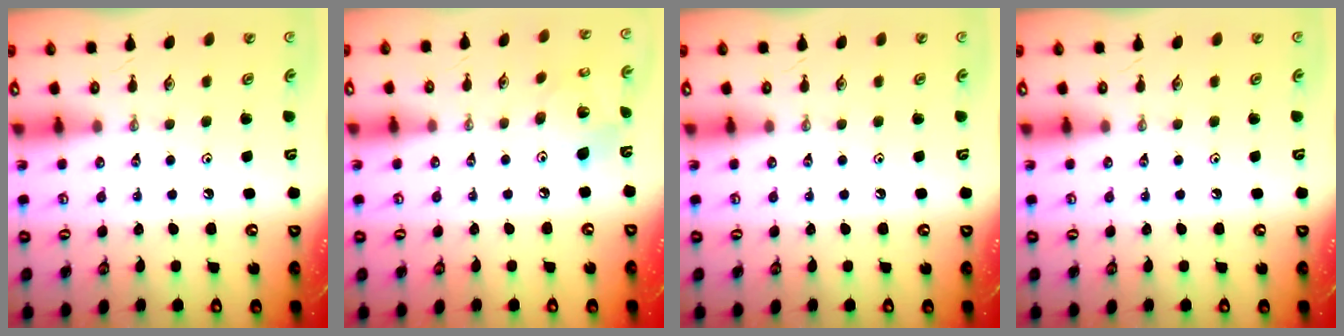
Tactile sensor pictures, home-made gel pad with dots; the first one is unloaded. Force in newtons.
{"total": 8.5, "press": 8.4, "slide": 0.6}
{"total": 0.0}
{"total": 0.0}